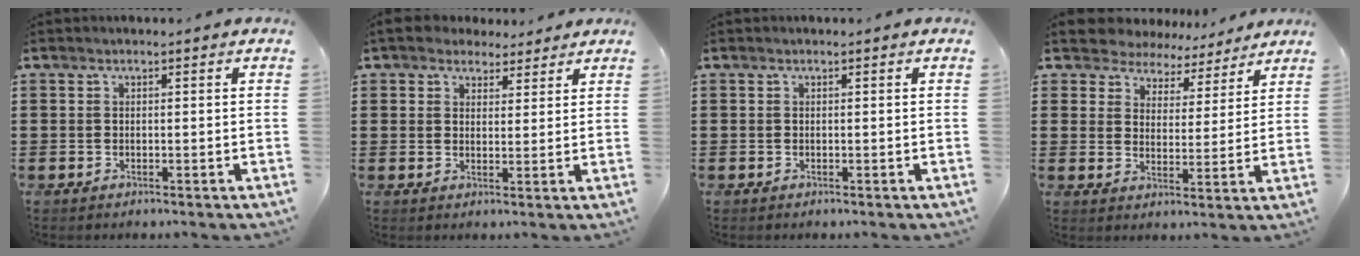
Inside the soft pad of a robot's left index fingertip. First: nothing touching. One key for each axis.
{"total": 4.2, "fx": 3.6, "fy": 1.9, "fz": 0.9, "tx": -0.030, "ty": 0.002, "tz": 0.069}
{"total": 0.0}
{"total": 5.7, "fx": 5.4, "fy": 1.6, "fz": -0.1, "tx": -0.031, "ty": -0.032, "tz": 0.096}